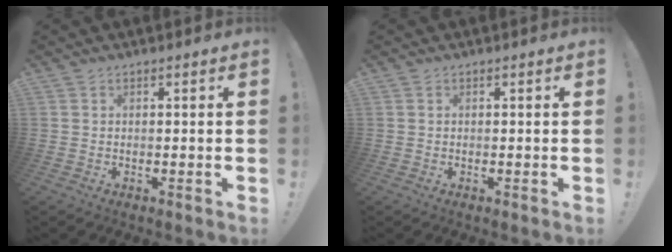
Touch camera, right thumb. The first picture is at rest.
{"total": 0.0}